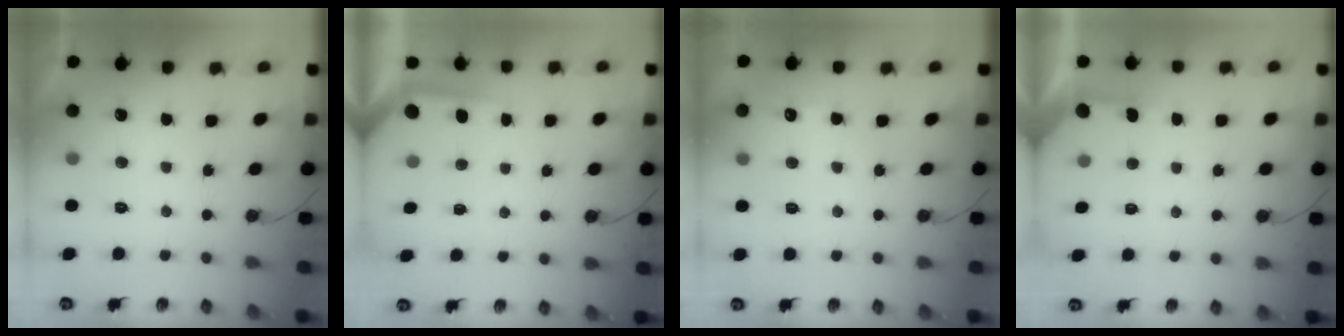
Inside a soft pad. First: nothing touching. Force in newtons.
{"total": 2.2, "press": 2.2, "slide": 0.3}
{"total": 4.4, "press": 4.4, "slide": 0.4}
{"total": 1.8, "press": 1.8, "slide": 0.3}